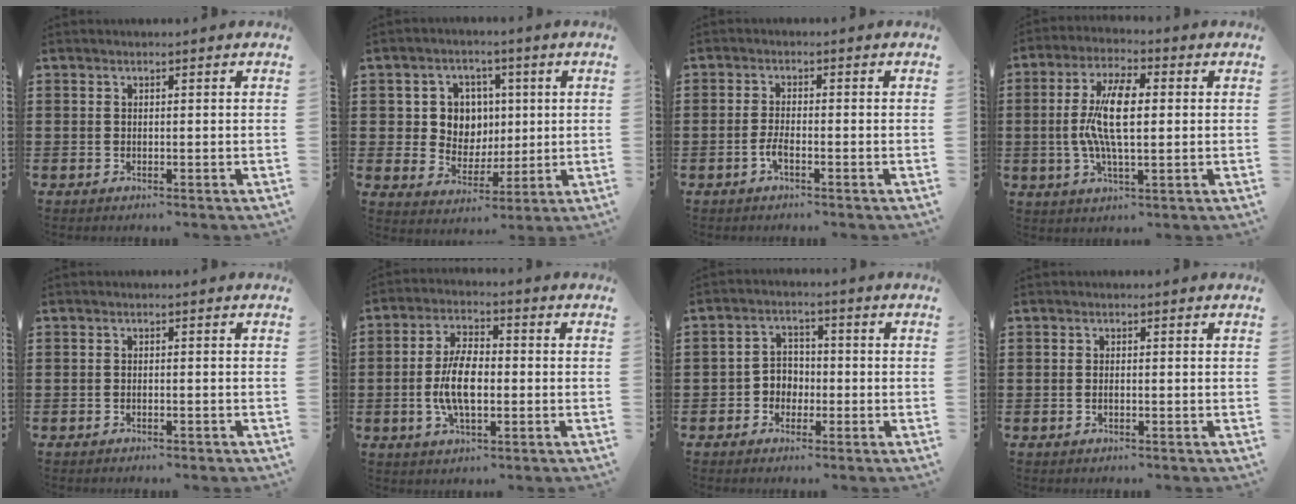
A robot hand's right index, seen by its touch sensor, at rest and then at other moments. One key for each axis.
{"total": 6.7, "fx": 1.4, "fy": 6.1, "fz": 2.3, "tx": -0.067, "ty": 0.017, "tz": 0.024}
{"total": 2.4, "fx": -1.2, "fy": 0.6, "fz": 2.0, "tx": -0.051, "ty": -0.004, "tz": -0.027}
{"total": 9.6, "fx": 0.3, "fy": 3.3, "fz": 9.0, "tx": -0.193, "ty": 0.002, "tz": -0.002}
{"total": 0.8, "fx": -0.8, "fy": -0.1, "fz": 0.2, "tx": -0.009, "ty": -0.006, "tz": -0.015}
{"total": 7.6, "fx": -1.1, "fy": 3.4, "fz": 6.7, "tx": -0.146, "ty": -0.001, "tz": -0.026}
{"total": 3.4, "fx": -1.5, "fy": 2.8, "fz": 1.1, "tx": -0.030, "ty": 0.010, "tz": -0.036}
{"total": 0.6, "fx": -0.2, "fy": 0.2, "fz": 0.6, "tx": -0.013, "ty": -0.003, "tz": -0.003}